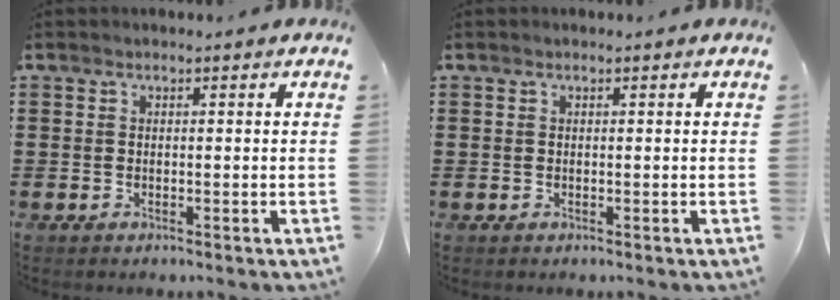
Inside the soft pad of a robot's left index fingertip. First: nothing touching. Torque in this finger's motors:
{"motor_torque": [0.02, -0.02, -0.04, 0.00]}